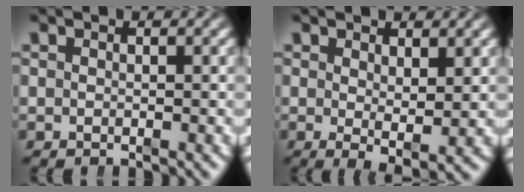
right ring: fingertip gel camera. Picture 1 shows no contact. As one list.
[{"total": 2.4, "force": [-0.3, 0.1, 2.4], "torque": [-0.028, -0.023, 0.008]}]